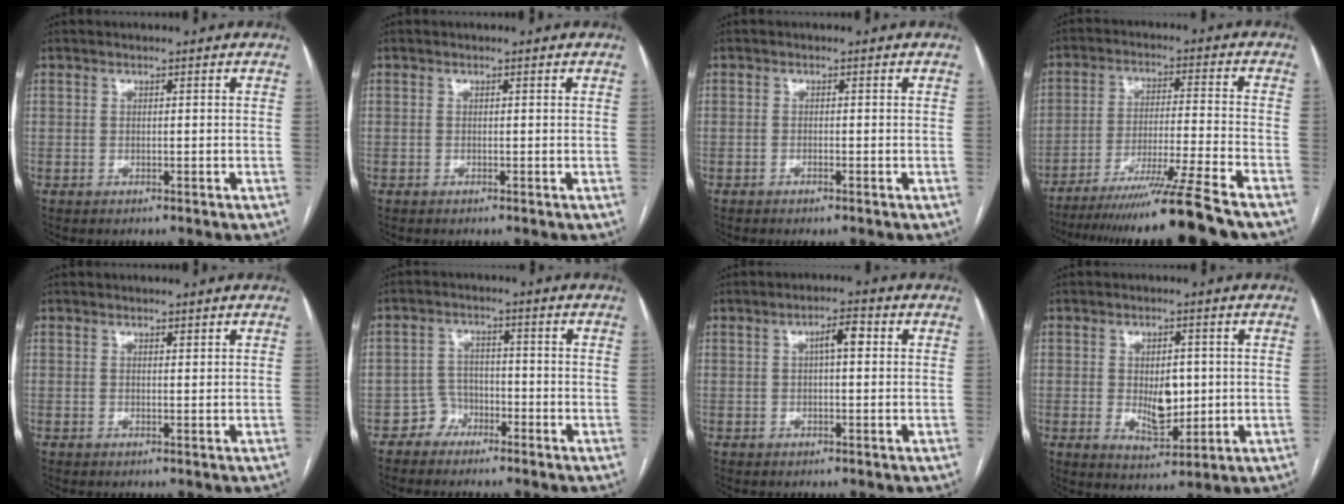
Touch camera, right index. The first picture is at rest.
{"total": 0.0}
{"total": 0.9, "force": [-0.7, 0.0, 0.6], "torque": [-0.013, -0.001, -0.010]}
{"total": 15.8, "force": [-12.9, -2.8, 8.7], "torque": [-0.143, -0.035, -0.208]}
{"total": 0.6, "force": [0.5, 0.1, 0.3], "torque": [-0.007, -0.003, 0.007]}
{"total": 3.5, "force": [-2.3, 2.6, -0.1], "torque": [0.007, 0.014, -0.045]}
{"total": 3.4, "force": [0.8, 0.9, 3.2], "torque": [-0.054, 0.013, 0.011]}
{"total": 6.5, "force": [0.0, 3.1, 5.7], "torque": [-0.093, -0.006, 0.009]}